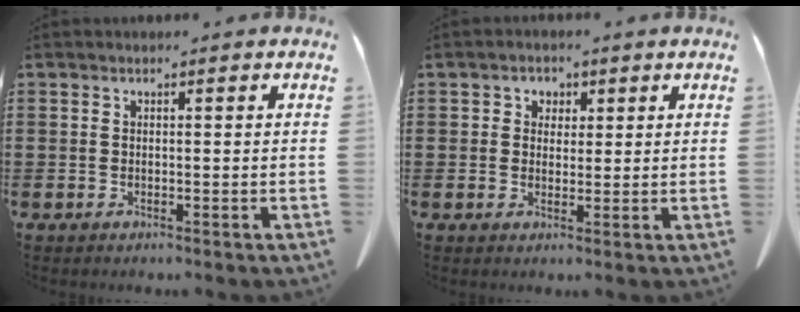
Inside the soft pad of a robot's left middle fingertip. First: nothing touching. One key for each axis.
{"total": 2.1, "fx": 1.0, "fy": 1.8, "fz": 0.4, "tx": -0.018, "ty": 0.010, "tz": 0.016}